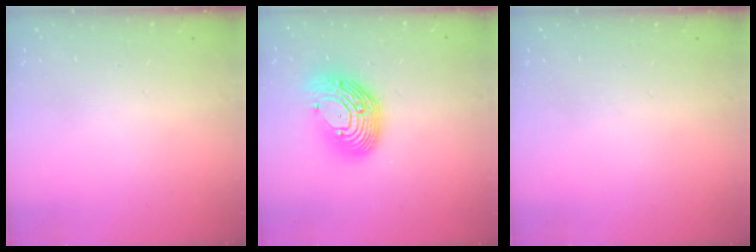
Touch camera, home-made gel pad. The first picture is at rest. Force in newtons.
{"total": 16.1, "press": 16.0, "slide": 2.0}
{"total": 0.0}